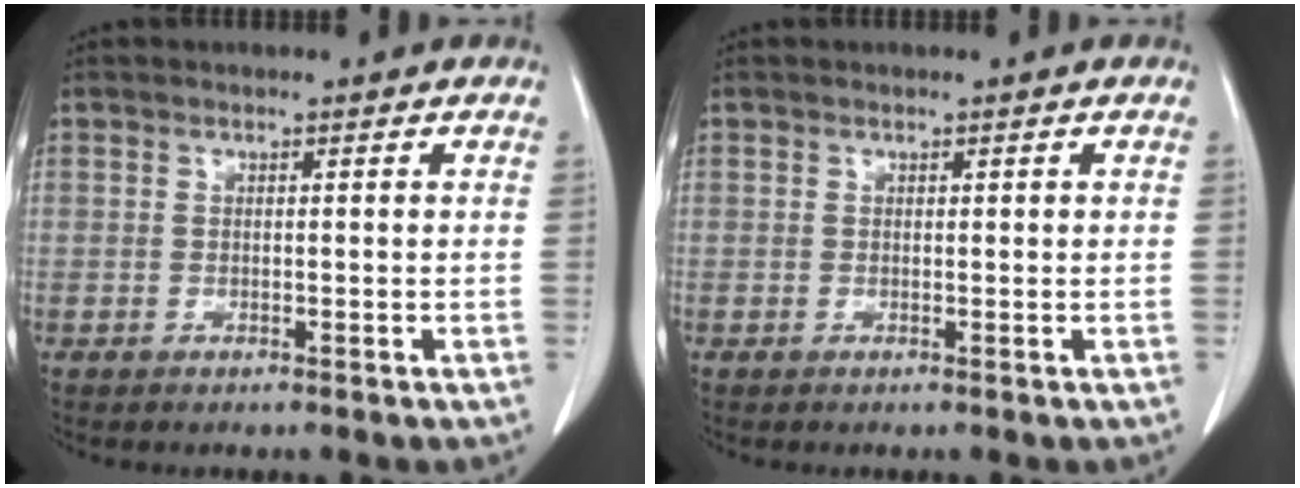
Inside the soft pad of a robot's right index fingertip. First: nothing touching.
{"total": 0.0}